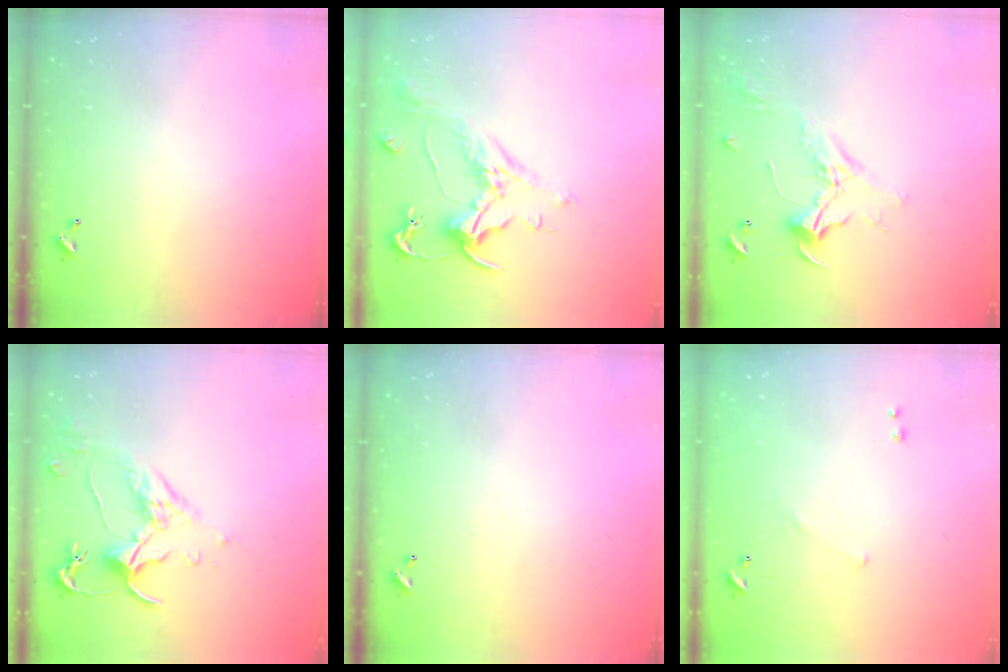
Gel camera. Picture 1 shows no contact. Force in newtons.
{"total": 1.6, "press": 0.7, "slide": 1.4}
{"total": 2.4, "press": 2.3, "slide": 0.8}
{"total": 1.6, "press": 1.4, "slide": 0.7}
{"total": 0.0}
{"total": 7.9, "press": 7.9, "slide": 0.7}